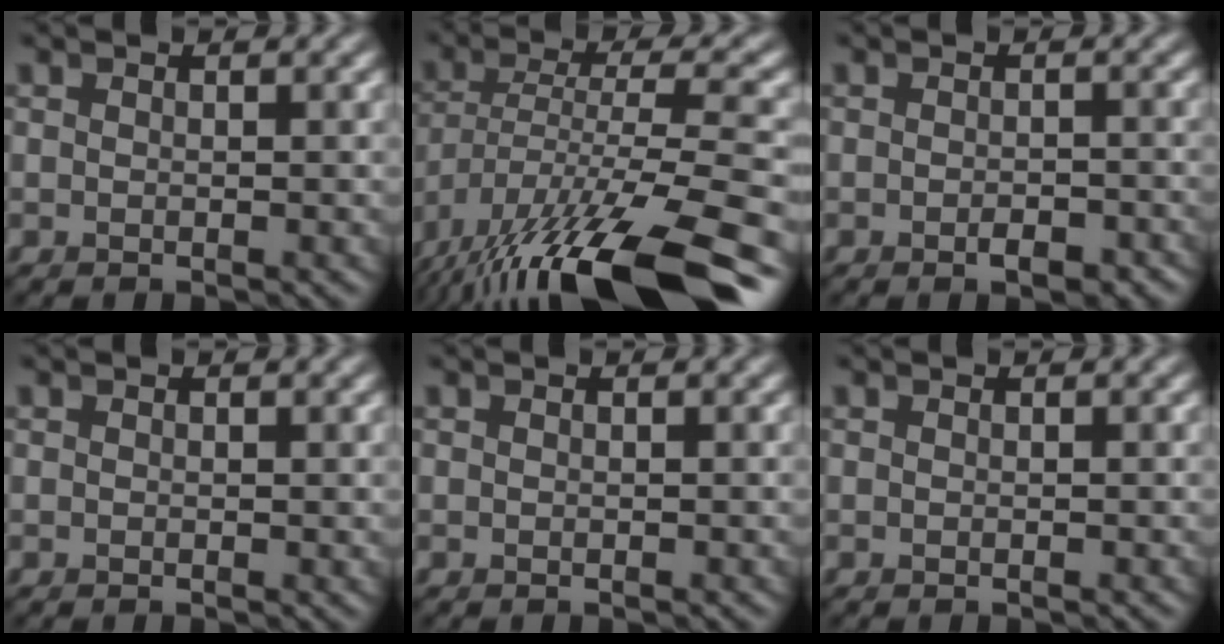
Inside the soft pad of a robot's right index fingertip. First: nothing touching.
{"total": 15.4, "force": [-10.0, 3.8, 11.1], "torque": [-0.209, 0.003, -0.164]}
{"total": 2.1, "force": [-1.1, 0.9, 1.6], "torque": [-0.023, -0.002, -0.014]}
{"total": 0.0}
{"total": 0.0}
{"total": 0.0}